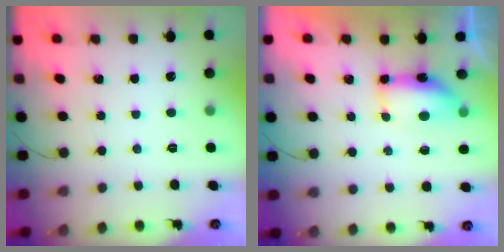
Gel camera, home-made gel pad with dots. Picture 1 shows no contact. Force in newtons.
{"total": 14.1, "press": 9.7, "slide": 10.3}